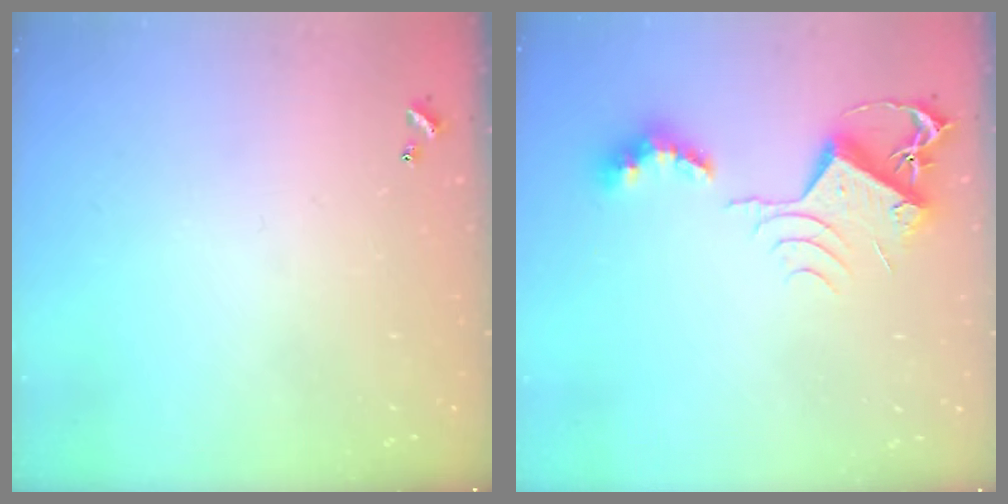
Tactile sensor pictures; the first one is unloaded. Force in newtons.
{"total": 12.8, "press": 12.8, "slide": 1.0}